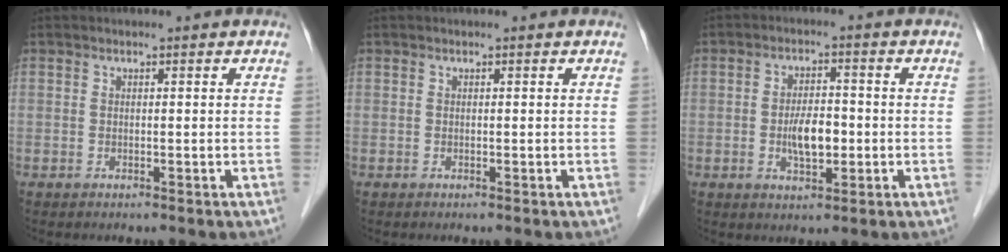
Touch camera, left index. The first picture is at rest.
{"total": 0.0}
{"total": 5.3, "force": [-1.8, 2.1, 4.5], "torque": [-0.083, -0.004, -0.030]}